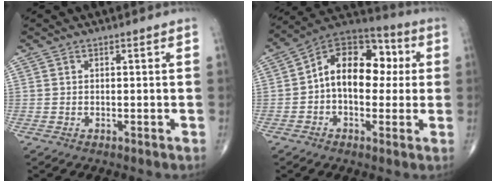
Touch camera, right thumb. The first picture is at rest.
{"total": 15.6, "force": [1.3, 10.2, 11.8], "torque": [-0.140, 0.039, 0.006]}